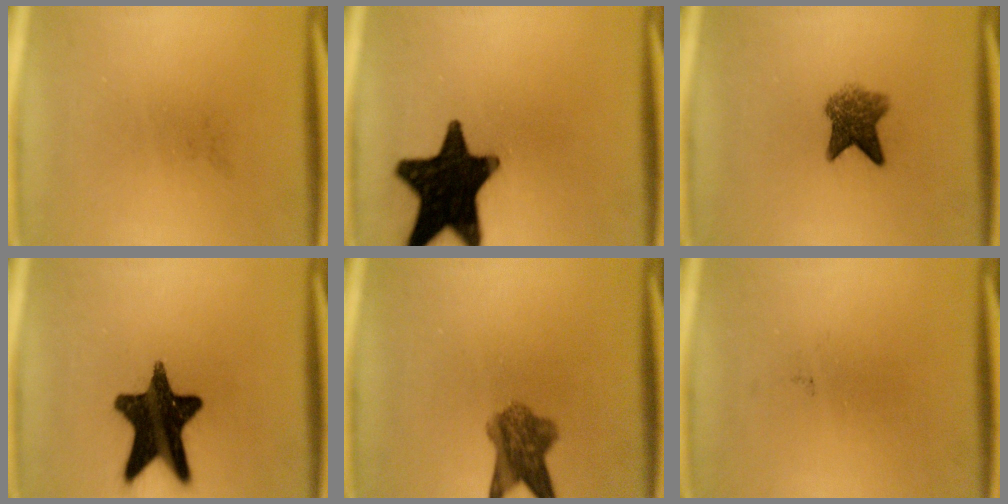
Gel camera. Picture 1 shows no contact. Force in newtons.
{"total": 19.4}
{"total": 5.5}
{"total": 16.7}
{"total": 6.6}
{"total": 0.0}